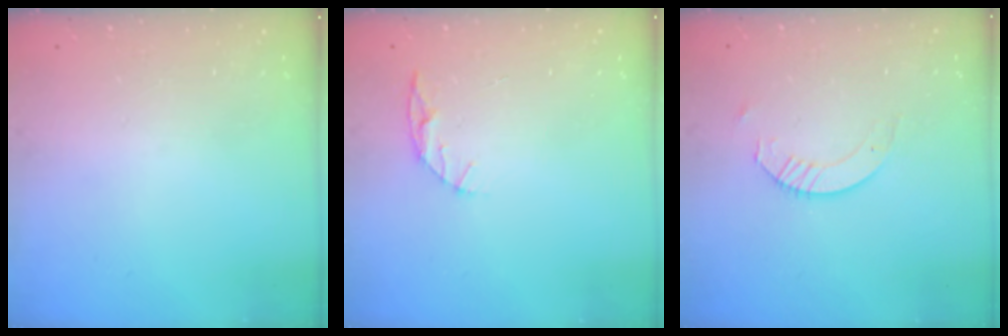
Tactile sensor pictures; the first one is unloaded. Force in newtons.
{"total": 5.0, "press": 5.0, "slide": 0.4}
{"total": 4.1, "press": 4.1, "slide": 0.4}